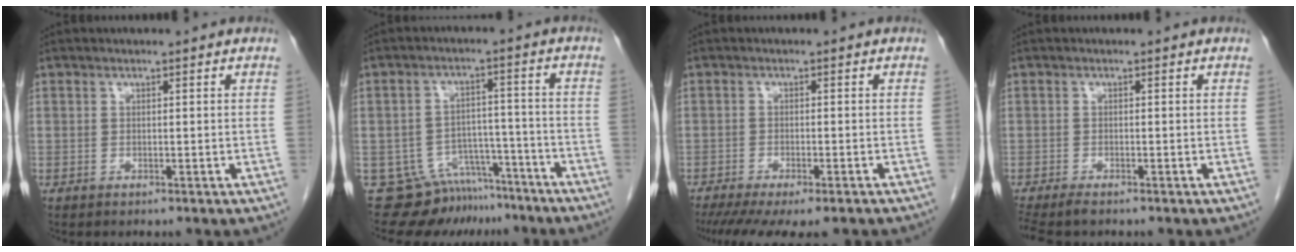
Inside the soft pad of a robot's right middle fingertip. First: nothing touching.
{"total": 9.8, "force": [-8.3, 5.2, 0.8], "torque": [-0.006, 0.038, -0.119]}
{"total": 12.3, "force": [-10.0, 2.7, 6.7], "torque": [-0.117, -0.022, -0.141]}
{"total": 3.6, "force": [-3.0, 0.6, 1.8], "torque": [-0.032, -0.010, -0.048]}